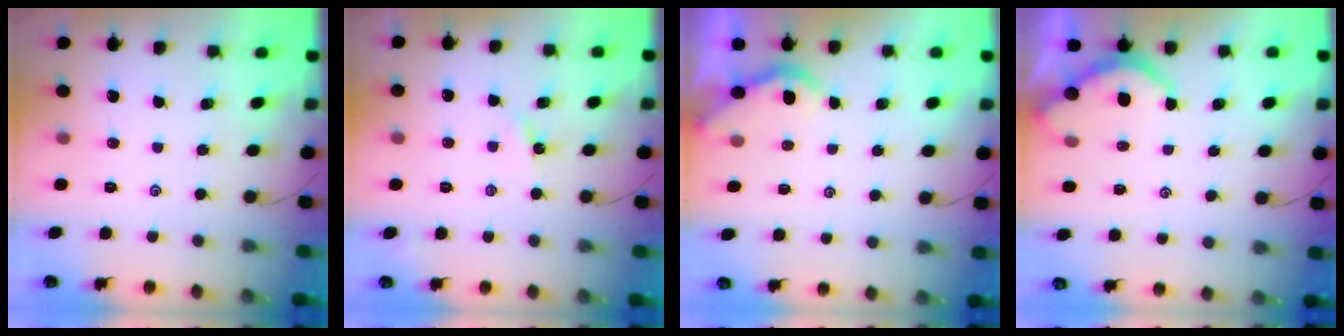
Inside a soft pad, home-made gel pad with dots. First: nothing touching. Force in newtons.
{"total": 3.7, "press": 3.7, "slide": 0.4}
{"total": 2.2, "press": 2.2, "slide": 0.1}
{"total": 2.9, "press": 2.9, "slide": 0.3}